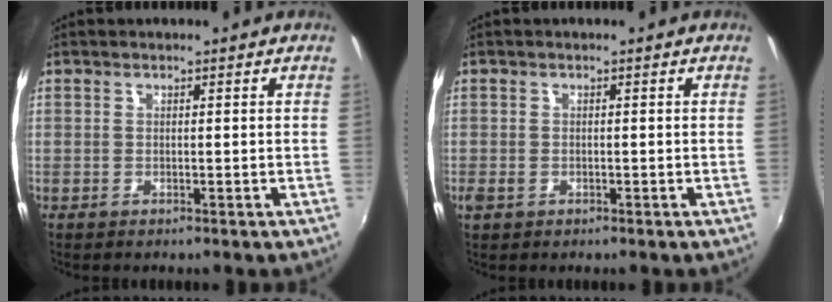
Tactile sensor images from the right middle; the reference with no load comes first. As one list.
[{"total": 1.8, "force": [-0.9, 1.3, 0.8], "torque": [-0.016, -0.005, -0.017]}]